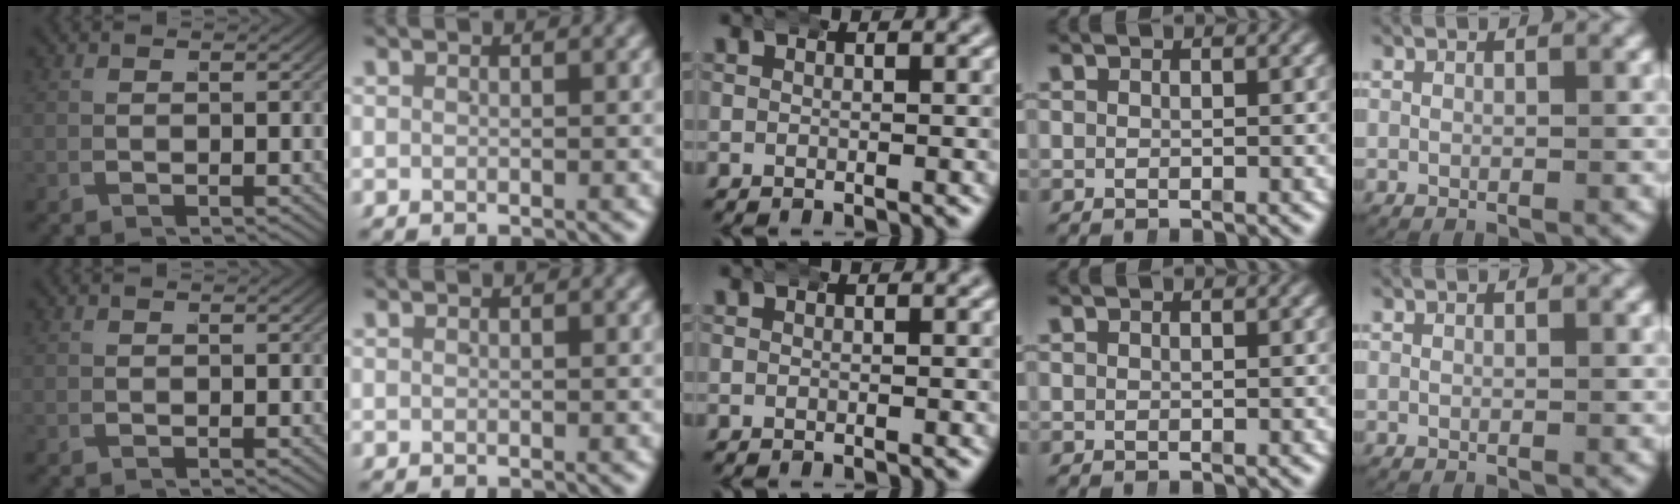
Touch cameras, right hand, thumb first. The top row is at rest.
{}